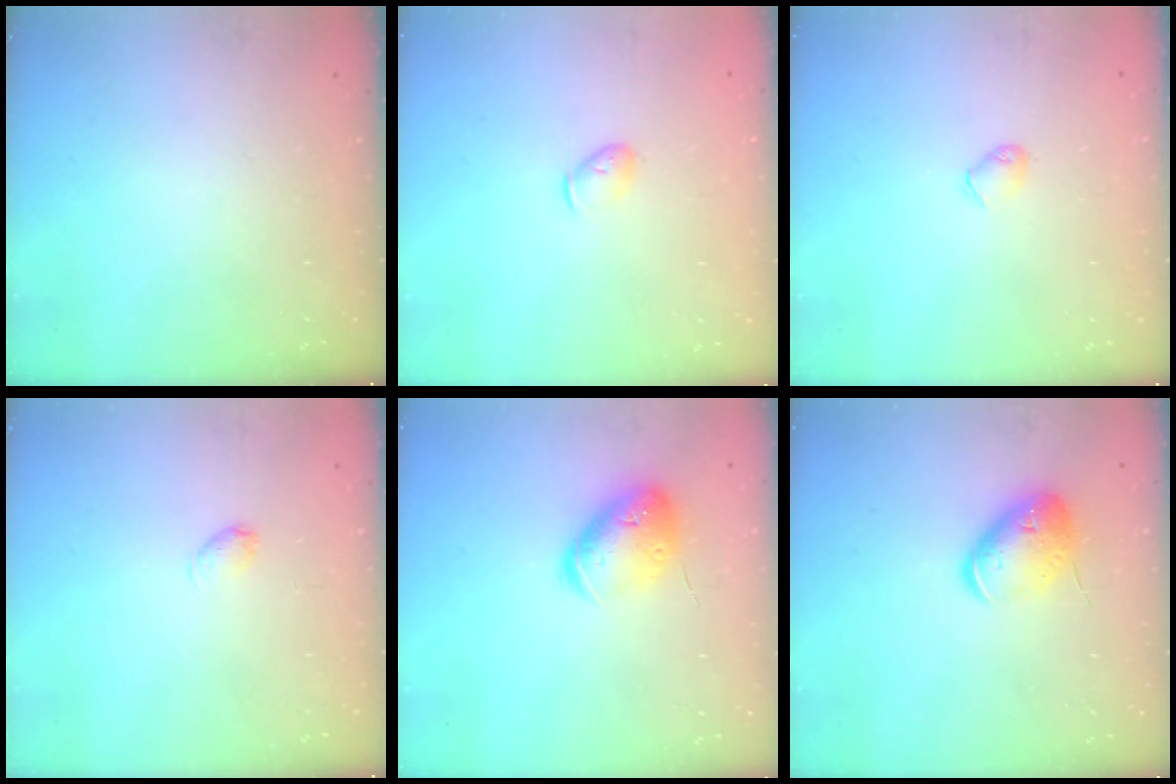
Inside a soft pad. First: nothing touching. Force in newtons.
{"total": 4.7, "press": 4.6, "slide": 0.9}
{"total": 3.1, "press": 3.1, "slide": 0.6}
{"total": 3.2, "press": 3.1, "slide": 0.6}
{"total": 15.6, "press": 15.4, "slide": 2.5}
{"total": 12.3, "press": 12.2, "slide": 1.7}